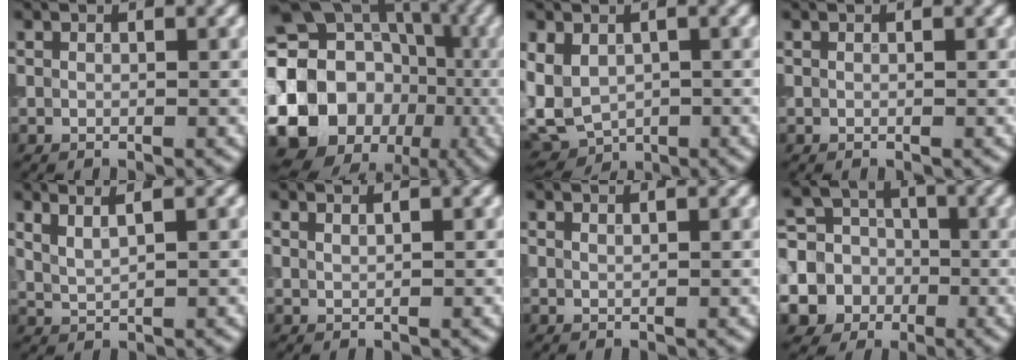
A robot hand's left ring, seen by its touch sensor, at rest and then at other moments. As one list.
[{"total": 19.1, "force": [-2.9, 16.8, 8.6], "torque": [-0.155, 0.007, -0.087]}, {"total": 5.6, "force": [-0.9, 4.4, 3.3], "torque": [-0.072, -0.011, -0.011]}, {"total": 0.0}, {"total": 2.5, "force": [1.8, 0.7, 1.6], "torque": [-0.024, 0.007, 0.034]}, {"total": 1.1, "force": [0.8, 0.4, 0.6], "torque": [-0.001, -0.002, 0.006]}, {"total": 0.6, "force": [0.5, 0.1, 0.2], "torque": [0.000, -0.001, 0.009]}, {"total": 14.5, "force": [-4.3, 13.5, 3.1], "torque": [-0.106, -0.014, -0.094]}]